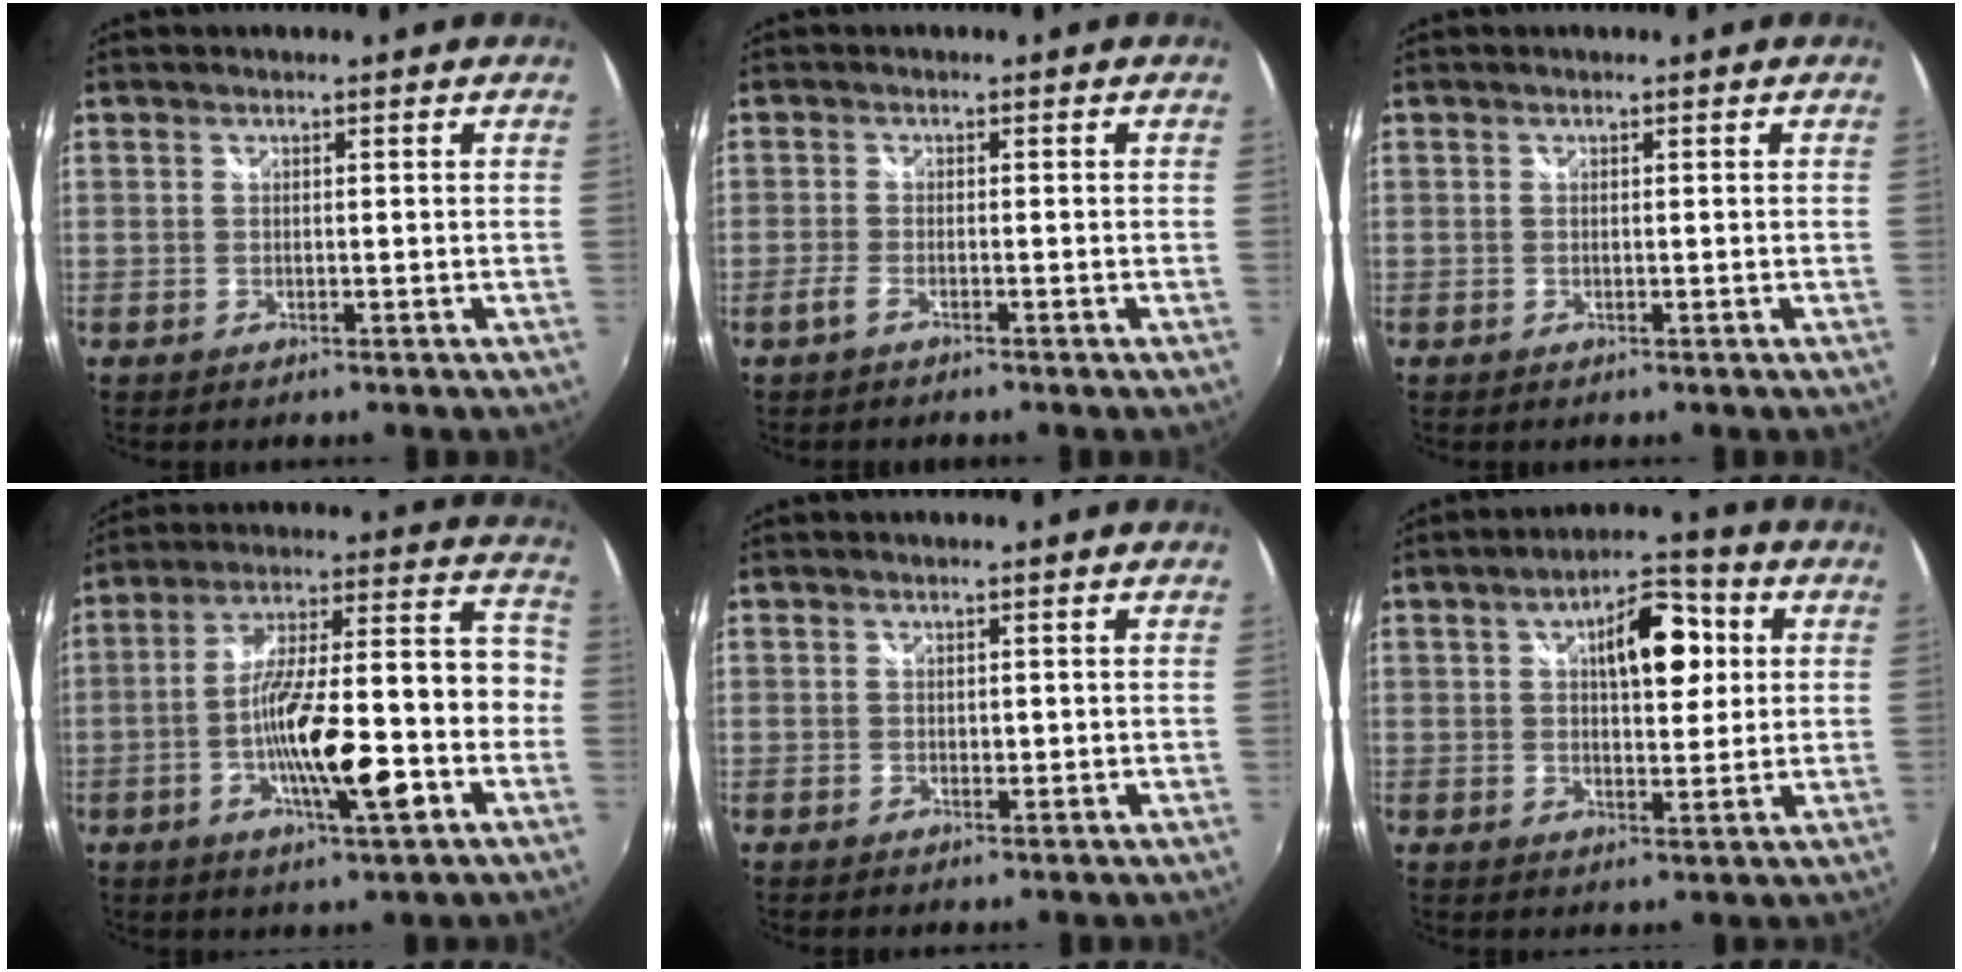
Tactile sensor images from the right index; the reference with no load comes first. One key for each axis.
{"total": 1.9, "fx": -1.5, "fy": 0.3, "fz": 1.2, "tx": -0.033, "ty": -0.001, "tz": -0.033}
{"total": 0.0}
{"total": 18.7, "fx": -6.6, "fy": 3.5, "fz": 17.2, "tx": -0.280, "ty": 0.005, "tz": -0.108}
{"total": 0.7, "fx": 0.0, "fy": 0.6, "fz": 0.4, "tx": -0.003, "ty": 0.000, "tz": 0.001}
{"total": 10.6, "fx": 2.9, "fy": 4.7, "fz": 9.0, "tx": -0.134, "ty": 0.026, "tz": 0.044}